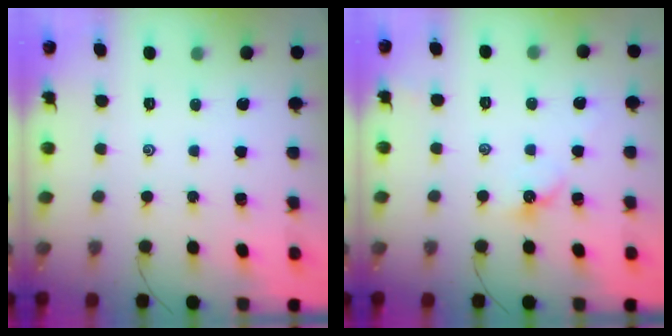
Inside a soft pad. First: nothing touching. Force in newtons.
{"total": 4.2, "press": 4.2, "slide": 0.6}